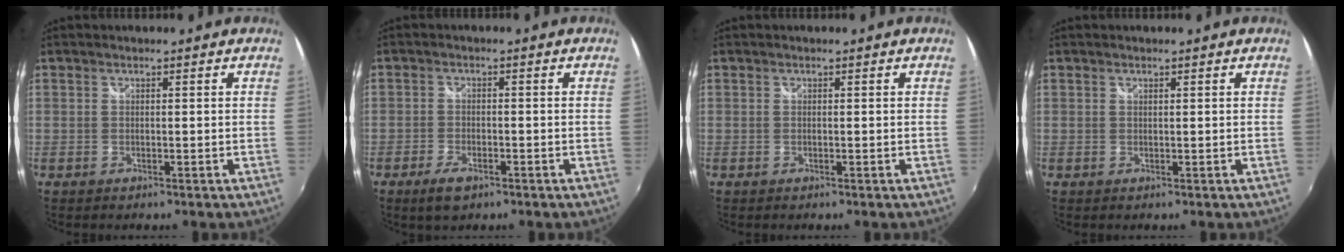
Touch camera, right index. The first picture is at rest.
{"total": 4.2, "force": [-2.7, 1.8, 2.7], "torque": [-0.067, -0.008, -0.050]}
{"total": 0.0}
{"total": 0.0}